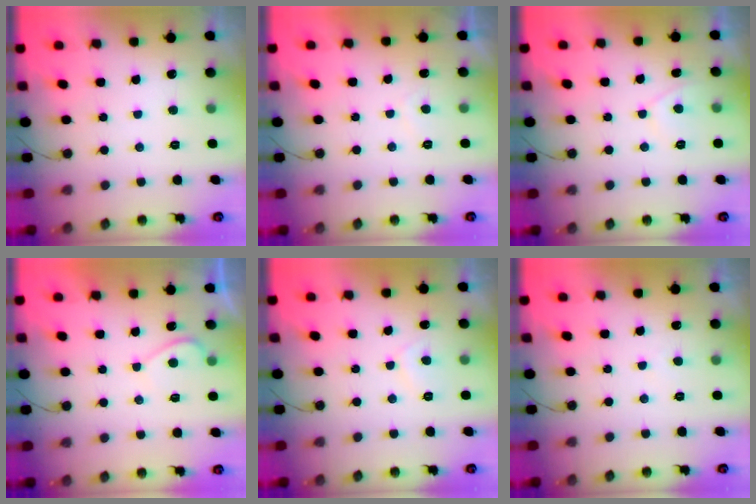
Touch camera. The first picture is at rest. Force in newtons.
{"total": 0.9, "press": 0.7, "slide": 0.5}
{"total": 2.4, "press": 2.3, "slide": 0.5}
{"total": 0.5, "press": 0.2, "slide": 0.5}
{"total": 2.3, "press": 2.2, "slide": 0.8}
{"total": 1.1, "press": 1.0, "slide": 0.4}